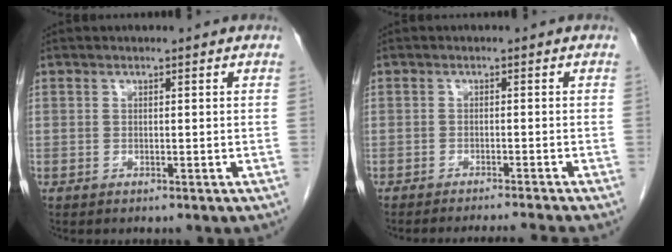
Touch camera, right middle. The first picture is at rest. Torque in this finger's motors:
{"motor_torque": [0.06, -0.04, 0.01, 0.00]}